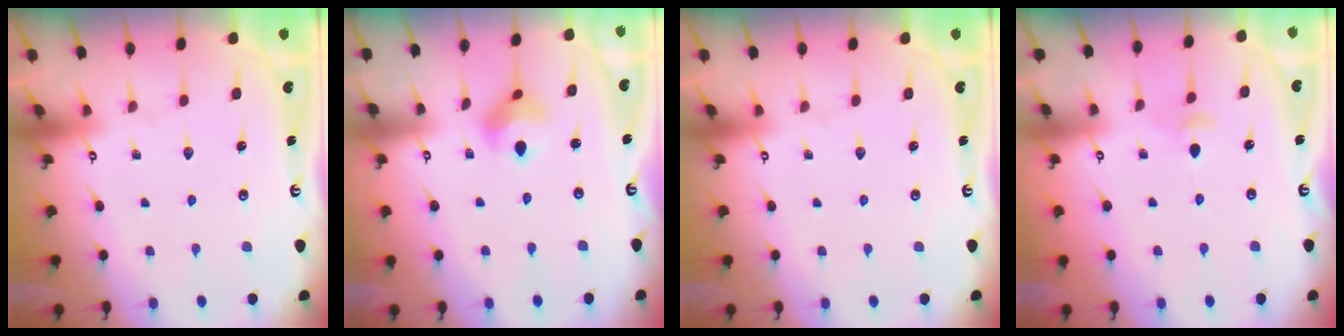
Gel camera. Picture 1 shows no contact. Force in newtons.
{"total": 6.1, "press": 6.1, "slide": 0.4}
{"total": 0.0}
{"total": 3.6, "press": 3.5, "slide": 0.8}